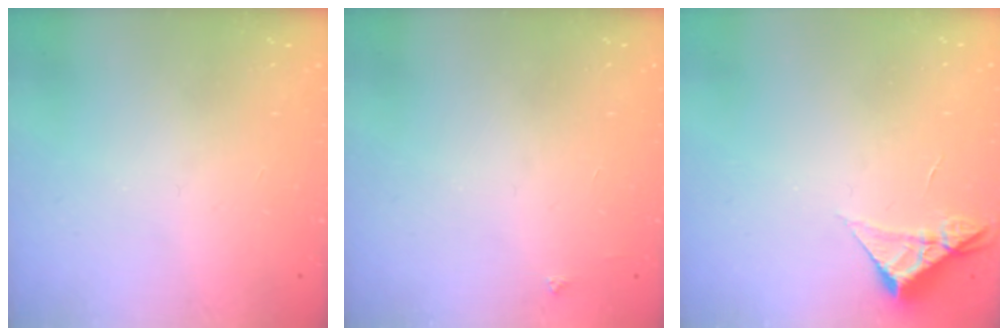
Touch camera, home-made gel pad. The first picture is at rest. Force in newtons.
{"total": 2.1, "press": 2.1, "slide": 0.3}
{"total": 5.2, "press": 5.2, "slide": 0.3}